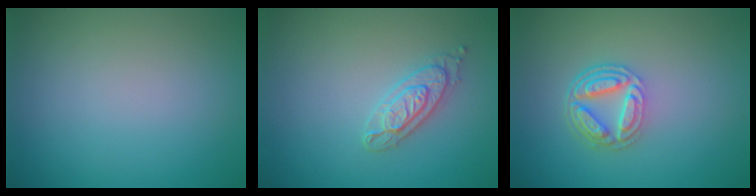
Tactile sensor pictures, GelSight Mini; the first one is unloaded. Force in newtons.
{"total": 2.5, "press": 2.4, "slide": 0.2}
{"total": 4.4, "press": 3.3, "slide": 2.9}